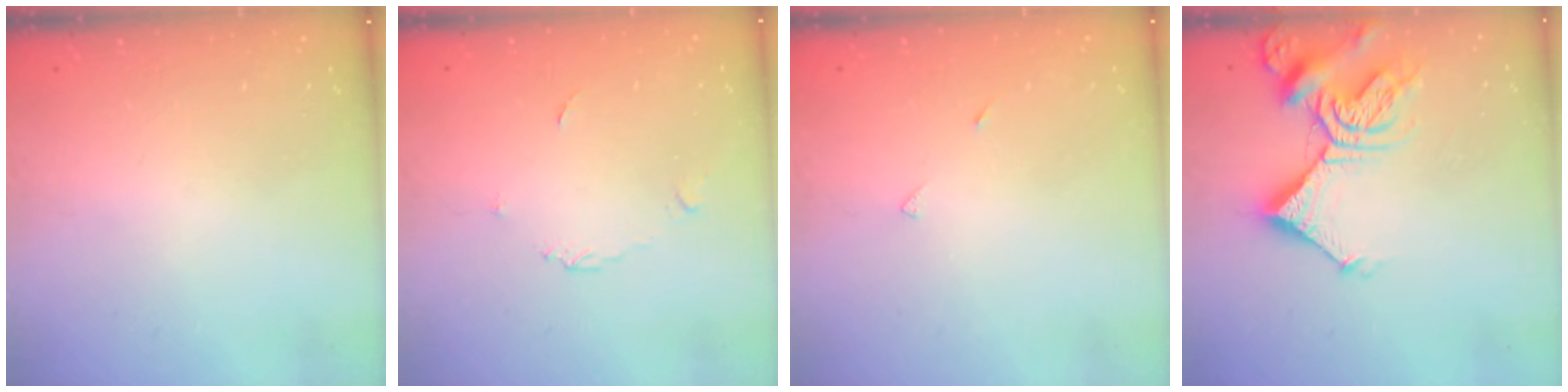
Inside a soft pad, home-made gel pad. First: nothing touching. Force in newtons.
{"total": 3.7, "press": 3.6, "slide": 0.3}
{"total": 5.0, "press": 5.0, "slide": 0.5}
{"total": 12.5, "press": 12.5, "slide": 1.3}